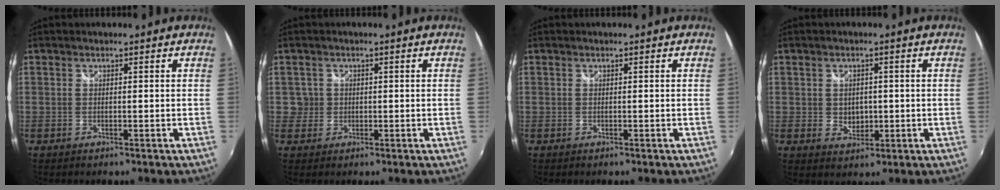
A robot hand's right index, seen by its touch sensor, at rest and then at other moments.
{"total": 2.5, "force": [0.1, 2.5, -0.1], "torque": [0.008, 0.010, 0.001]}
{"total": 0.0}
{"total": 4.0, "force": [-0.2, 3.3, 2.2], "torque": [-0.037, -0.002, -0.001]}